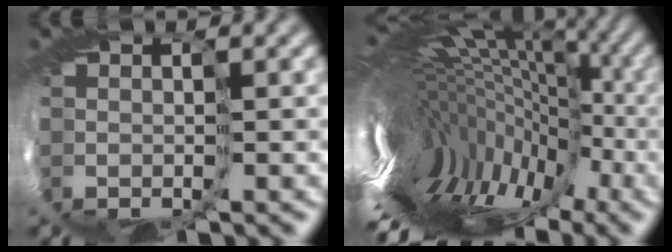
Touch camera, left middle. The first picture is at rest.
{"total": 17.0, "force": [-2.5, 8.8, 14.4], "torque": [-0.219, 0.049, -0.010]}